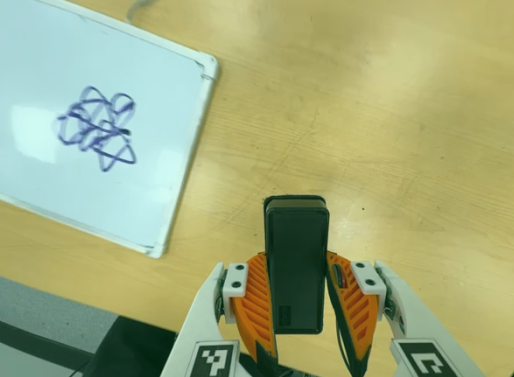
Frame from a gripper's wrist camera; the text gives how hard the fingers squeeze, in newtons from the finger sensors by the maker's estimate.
{"total": 4.2, "left": 2.9, "right": 5.6}